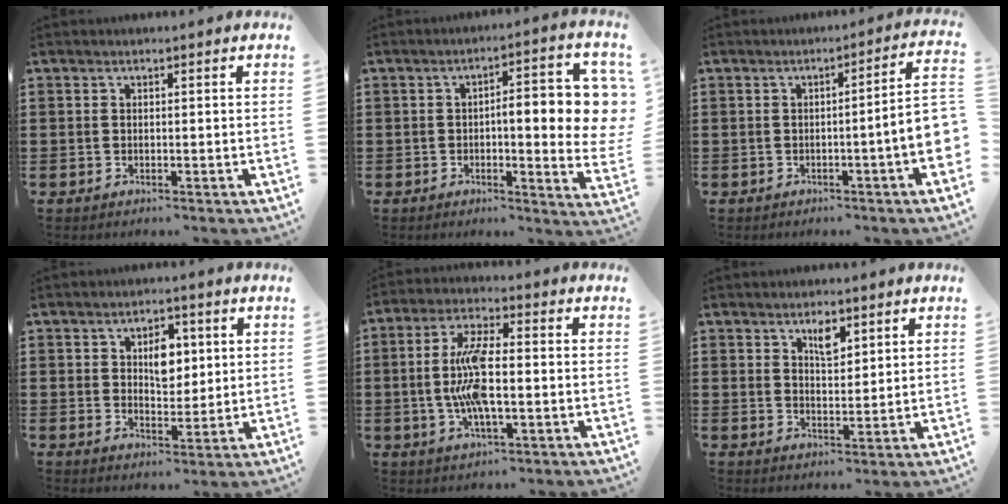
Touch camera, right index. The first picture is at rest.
{"total": 9.3, "force": [0.5, 2.2, 9.0], "torque": [-0.127, -0.004, 0.002]}
{"total": 6.9, "force": [-1.3, 0.4, 6.8], "torque": [-0.112, -0.013, -0.023]}
{"total": 5.3, "force": [1.6, 3.2, 3.9], "torque": [-0.061, 0.003, 0.020]}
{"total": 9.5, "force": [-0.9, 3.1, 9.0], "torque": [-0.199, -0.010, -0.022]}
{"total": 3.5, "force": [2.2, 1.4, 2.3], "torque": [-0.035, -0.001, 0.036]}